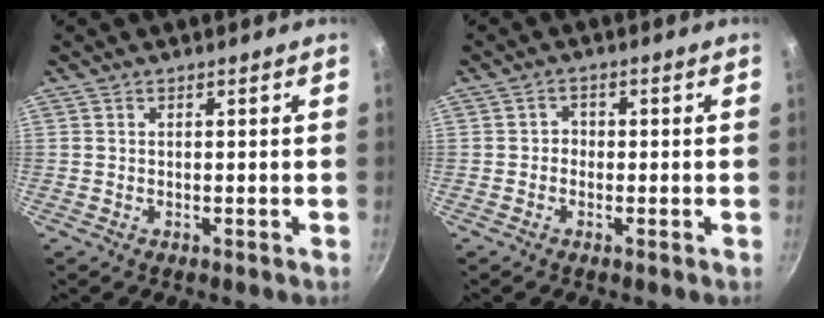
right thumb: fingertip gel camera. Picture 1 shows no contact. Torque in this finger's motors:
{"motor_torque": [-0.70, -0.25, 0.02, -0.01, -0.06]}